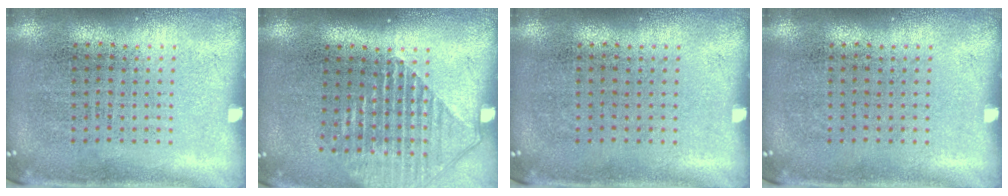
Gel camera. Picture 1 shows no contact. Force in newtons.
{"total": 1.6, "press": 1.4, "slide": 0.7}
{"total": 0.0}
{"total": 0.0}